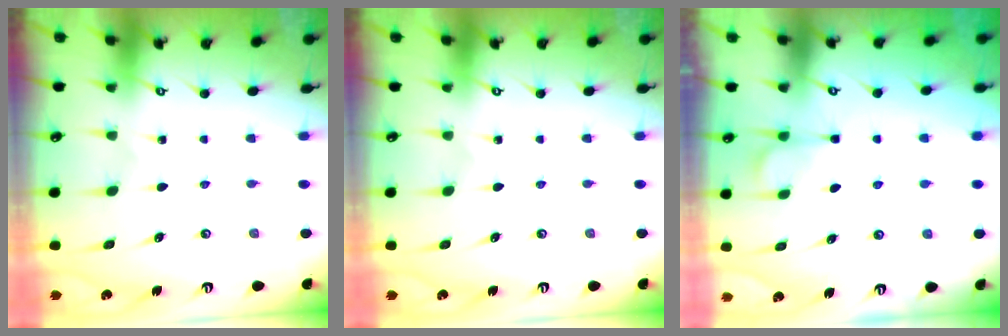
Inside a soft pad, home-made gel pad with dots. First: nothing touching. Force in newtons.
{"total": 0.0}
{"total": 1.1, "press": 0.1, "slide": 1.1}